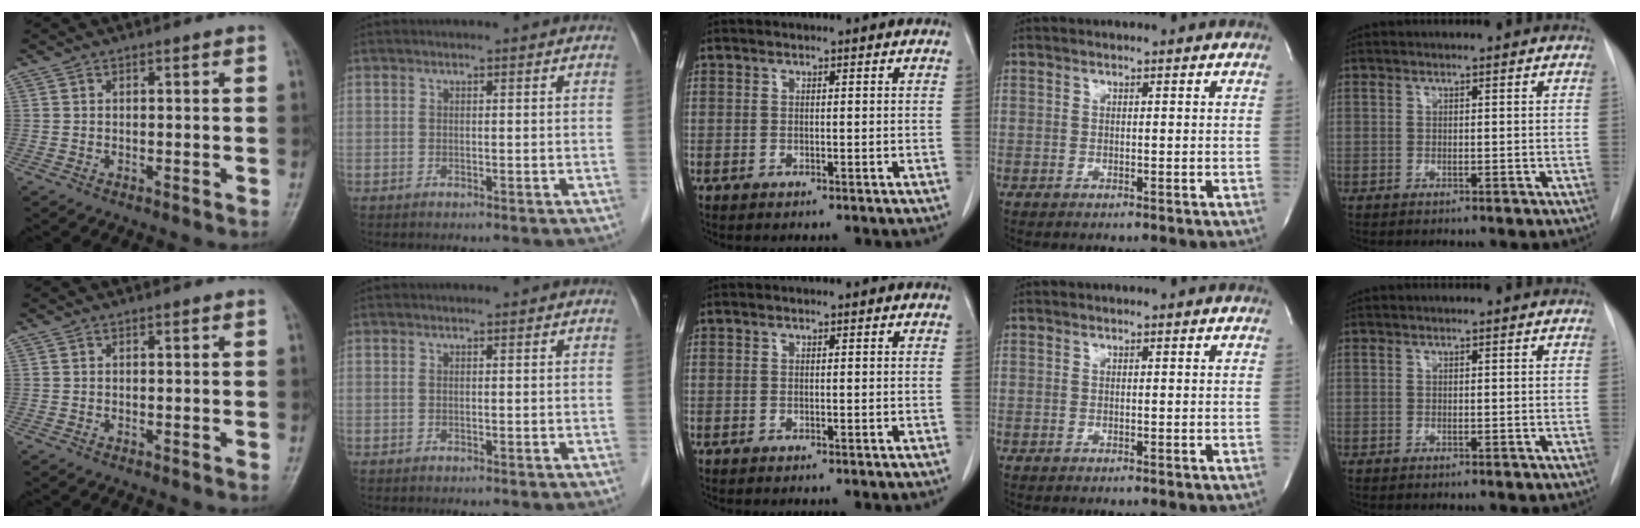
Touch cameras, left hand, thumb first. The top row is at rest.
{}